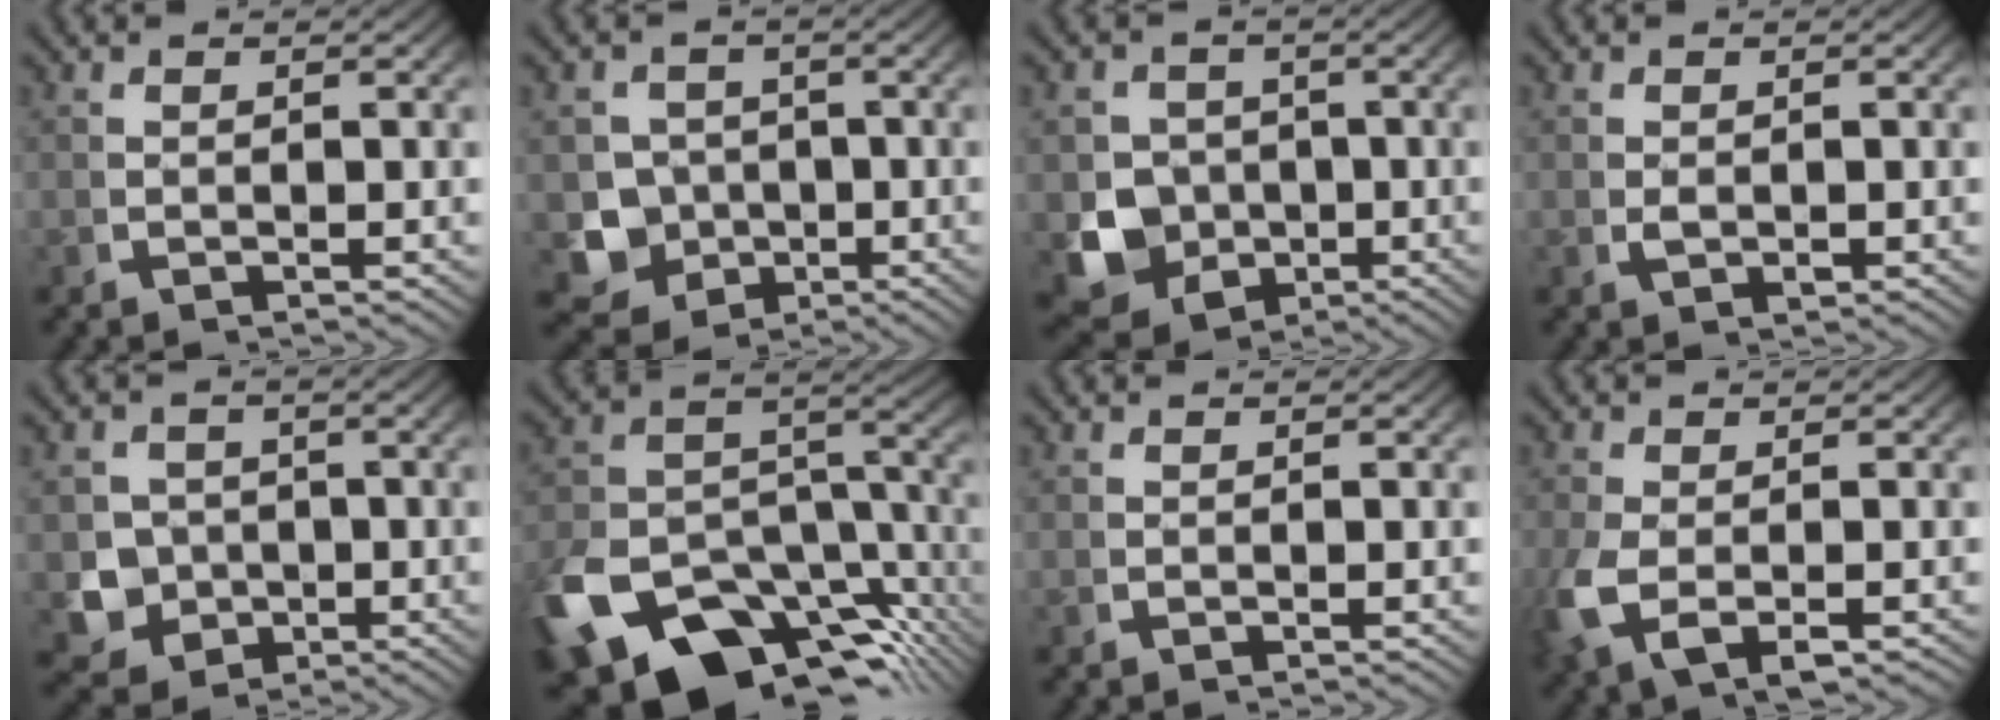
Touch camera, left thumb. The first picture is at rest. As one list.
[{"total": 10.0, "force": [-3.4, 8.7, 3.6], "torque": [-0.077, -0.051, -0.045]}, {"total": 11.0, "force": [-3.0, 9.5, 4.6], "torque": [-0.104, -0.049, -0.043]}, {"total": 1.2, "force": [0.0, 0.7, 1.0], "torque": [-0.022, -0.008, 0.007]}, {"total": 8.9, "force": [-2.4, 7.8, 3.6], "torque": [-0.078, -0.047, -0.025]}, {"total": 17.7, "force": [-8.9, 10.0, 11.5], "torque": [-0.193, -0.057, -0.121]}, {"total": 0.0}, {"total": 5.0, "force": [-1.3, 2.7, 4.0], "torque": [-0.112, -0.021, -0.009]}]